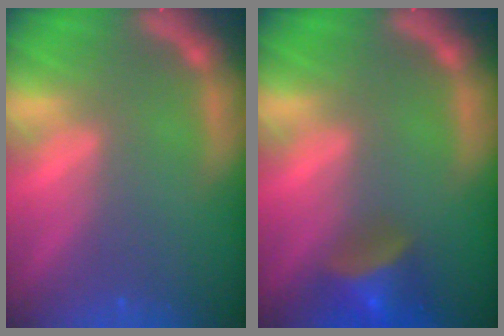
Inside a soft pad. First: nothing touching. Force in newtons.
{"total": 5.0}